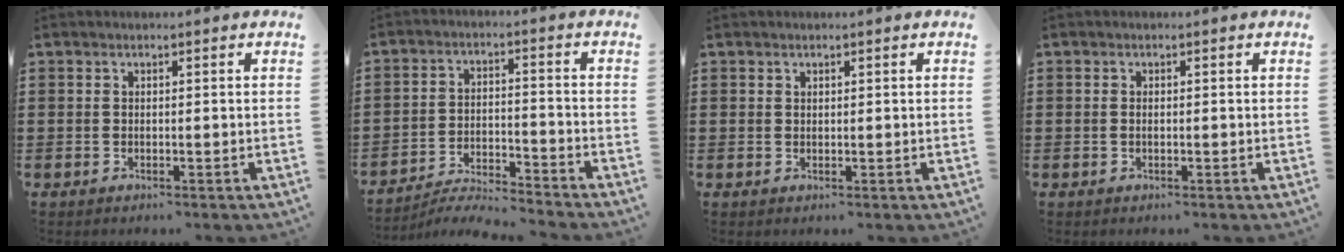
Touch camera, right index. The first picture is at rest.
{"total": 5.1, "force": [-5.0, 0.0, 1.0], "torque": [-0.028, -0.002, -0.103]}
{"total": 0.6, "force": [0.4, 0.4, 0.1], "torque": [-0.003, 0.001, 0.009]}
{"total": 0.5, "force": [0.0, 0.2, 0.5], "torque": [-0.011, -0.001, -0.001]}